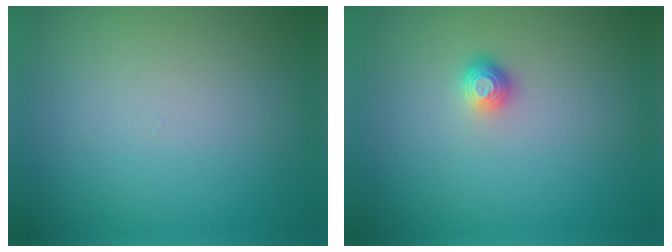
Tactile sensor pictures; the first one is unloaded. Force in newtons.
{"total": 1.1, "press": 1.1, "slide": 0.4}